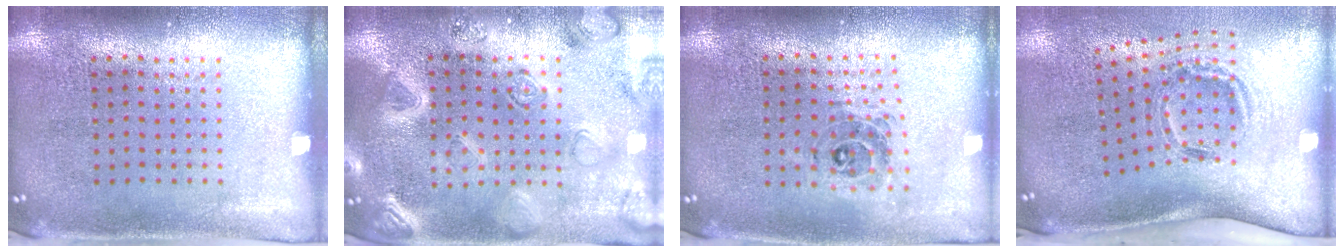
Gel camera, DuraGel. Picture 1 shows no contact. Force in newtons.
{"total": 3.0, "press": 2.9, "slide": 0.8}
{"total": 0.7, "press": 0.7, "slide": 0.2}
{"total": 1.7, "press": 1.2, "slide": 1.3}